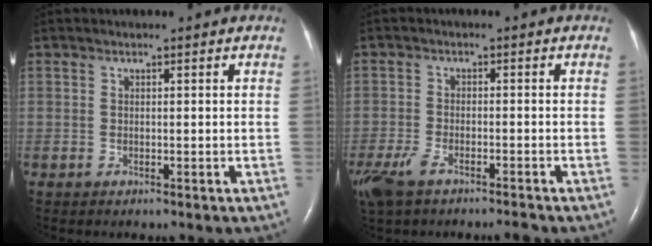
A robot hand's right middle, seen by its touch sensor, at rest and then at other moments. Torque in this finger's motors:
{"motor_torque": [0.68, -0.57, 0.26, 0.03]}